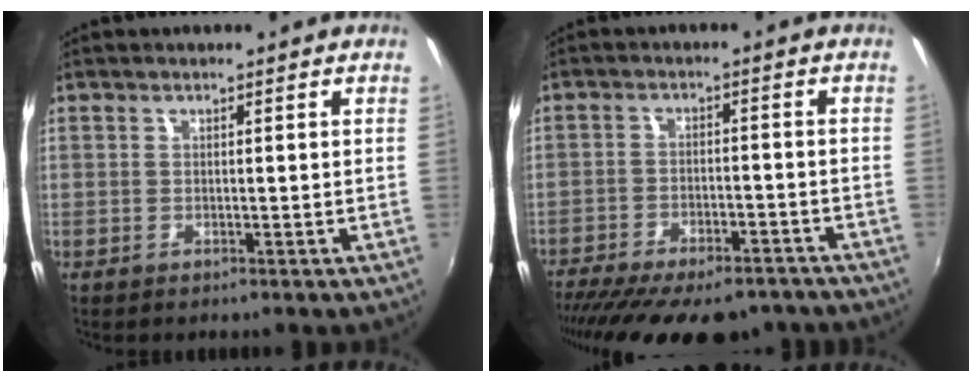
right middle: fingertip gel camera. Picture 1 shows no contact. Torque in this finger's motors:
{"motor_torque": [1.08, -1.06, 0.41, 0.21]}